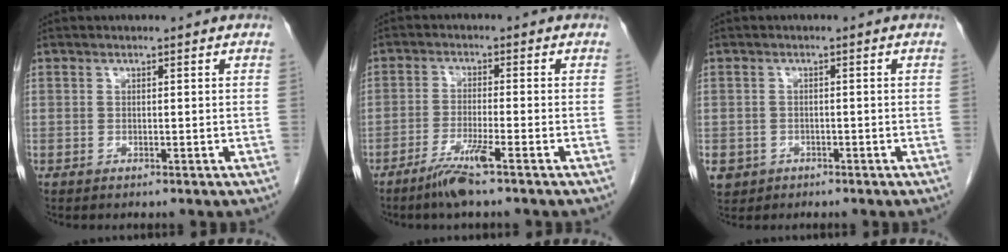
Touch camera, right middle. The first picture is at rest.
{"total": 5.0, "force": [-3.4, -0.5, 3.7], "torque": [-0.073, -0.011, -0.069]}
{"total": 4.1, "force": [-2.0, 3.4, 0.7], "torque": [-0.014, 0.005, -0.030]}